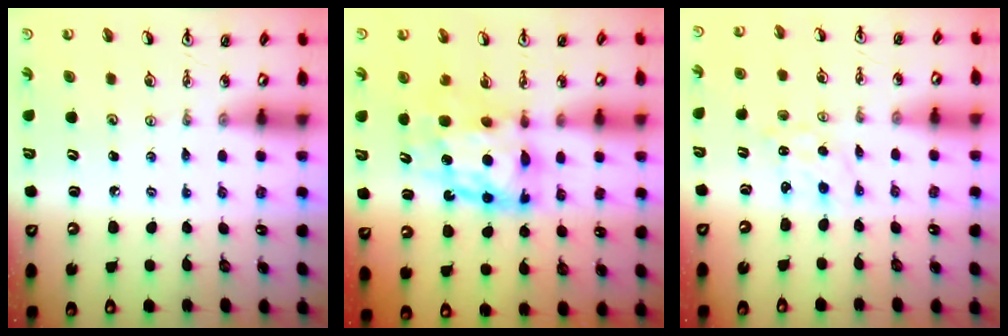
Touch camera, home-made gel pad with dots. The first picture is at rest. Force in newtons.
{"total": 11.3, "press": 11.3, "slide": 1.2}
{"total": 0.6, "press": 0.6, "slide": 0.1}